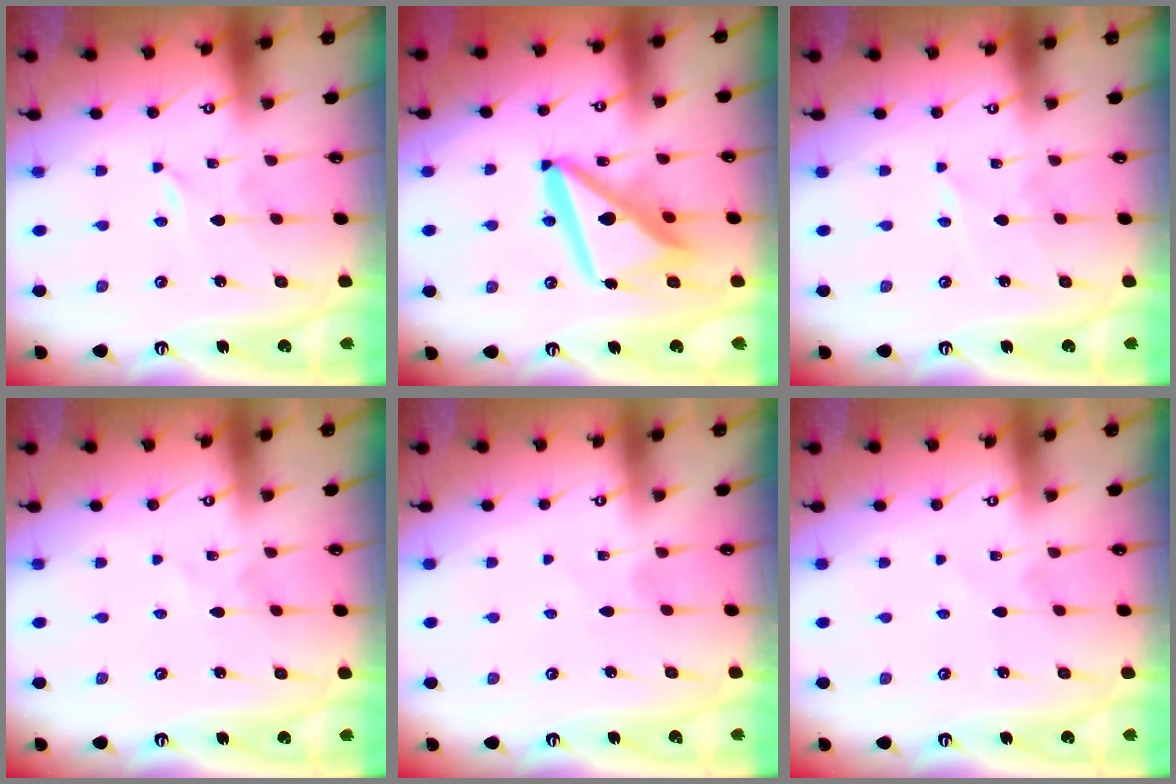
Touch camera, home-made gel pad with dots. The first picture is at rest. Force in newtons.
{"total": 15.7, "press": 15.6, "slide": 1.2}
{"total": 2.6, "press": 2.6, "slide": 0.2}
{"total": 0.6, "press": 0.6, "slide": 0.1}
{"total": 1.7, "press": 1.7, "slide": 0.2}
{"total": 2.1, "press": 2.1, "slide": 0.3}